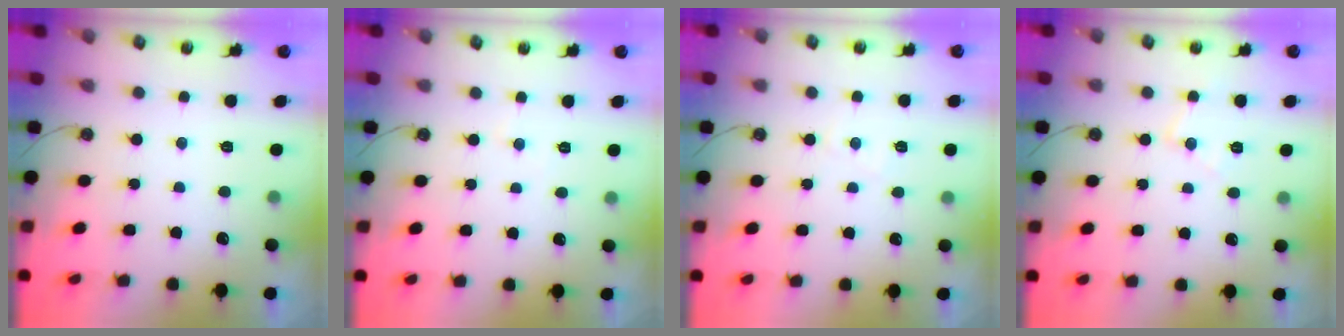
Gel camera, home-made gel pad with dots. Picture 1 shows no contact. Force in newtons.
{"total": 3.3, "press": 3.3, "slide": 0.5}
{"total": 4.2, "press": 4.2, "slide": 0.7}
{"total": 7.0, "press": 7.0, "slide": 0.6}